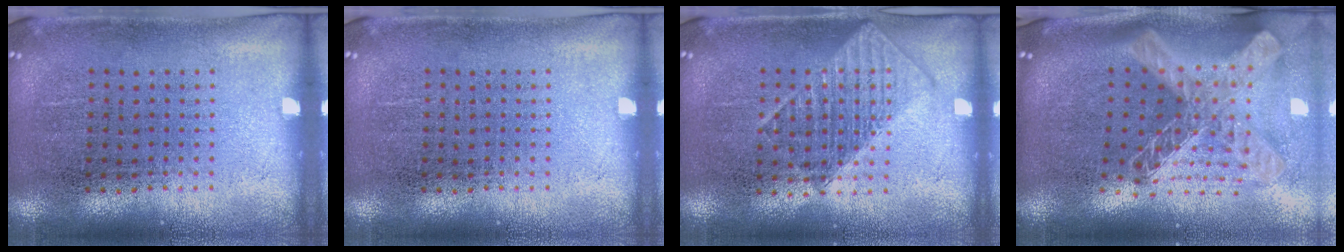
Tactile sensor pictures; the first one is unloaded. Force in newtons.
{"total": 0.0}
{"total": 1.2, "press": 1.2, "slide": 0.2}
{"total": 2.9, "press": 2.0, "slide": 2.1}